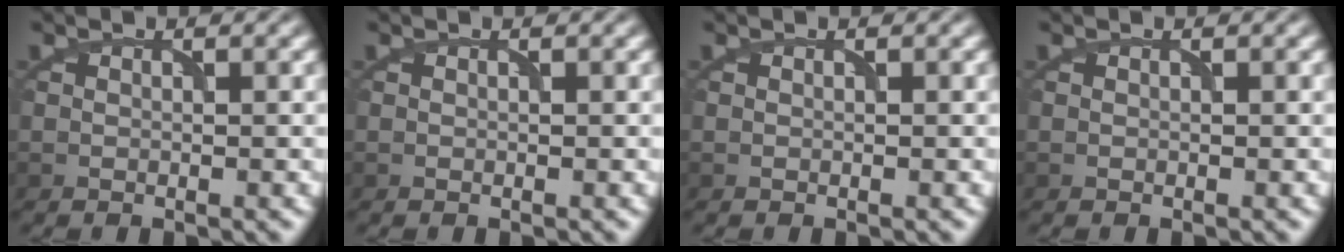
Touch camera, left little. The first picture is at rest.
{"total": 0.0}
{"total": 0.0}
{"total": 0.0}